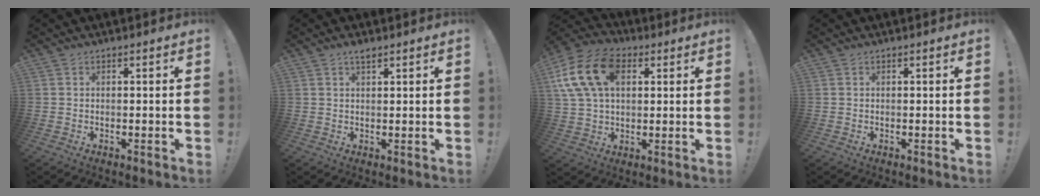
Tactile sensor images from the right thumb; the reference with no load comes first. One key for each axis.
{"total": 2.3, "fx": 1.8, "fy": 0.5, "fz": 1.3, "tx": -0.019, "ty": -0.008, "tz": 0.030}
{"total": 17.9, "fx": 6.0, "fy": 11.9, "fz": 12.0, "tx": -0.235, "ty": -0.009, "tz": 0.111}
{"total": 0.0}